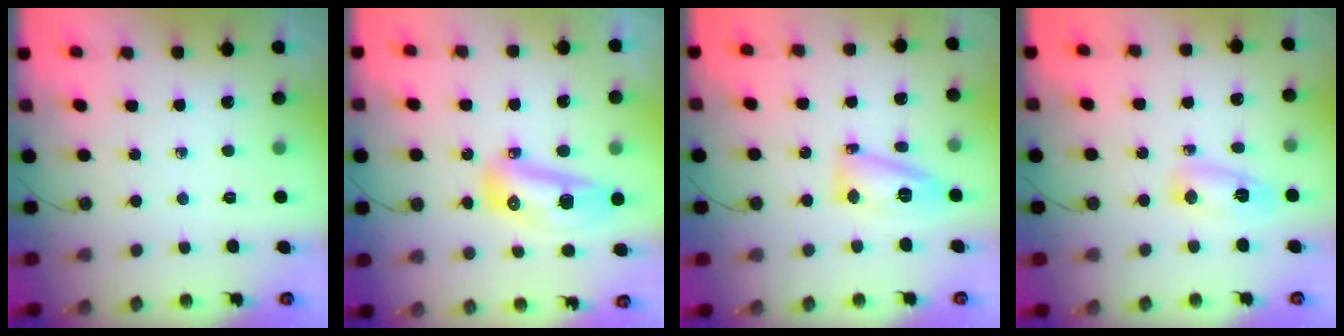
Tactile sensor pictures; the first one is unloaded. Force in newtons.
{"total": 12.6, "press": 12.5, "slide": 1.6}
{"total": 12.8, "press": 12.7, "slide": 1.3}
{"total": 6.3, "press": 6.1, "slide": 1.4}